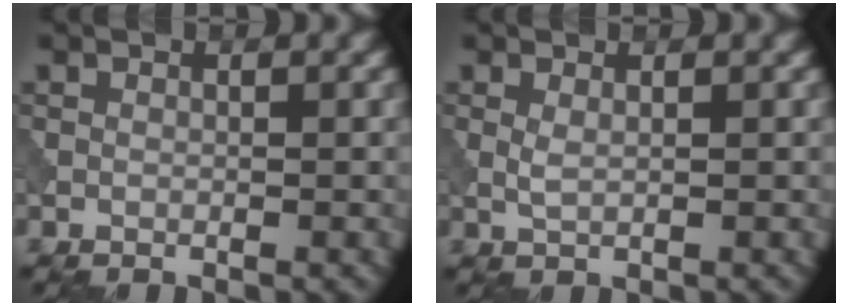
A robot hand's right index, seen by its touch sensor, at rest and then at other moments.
{"total": 1.0, "force": [0.3, 0.3, 0.9], "torque": [-0.024, -0.001, 0.008]}